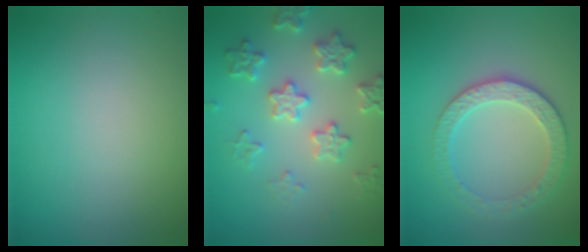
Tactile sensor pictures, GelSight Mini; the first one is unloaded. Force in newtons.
{"total": 3.6, "press": 3.6, "slide": 0.8}
{"total": 3.2, "press": 3.1, "slide": 0.9}